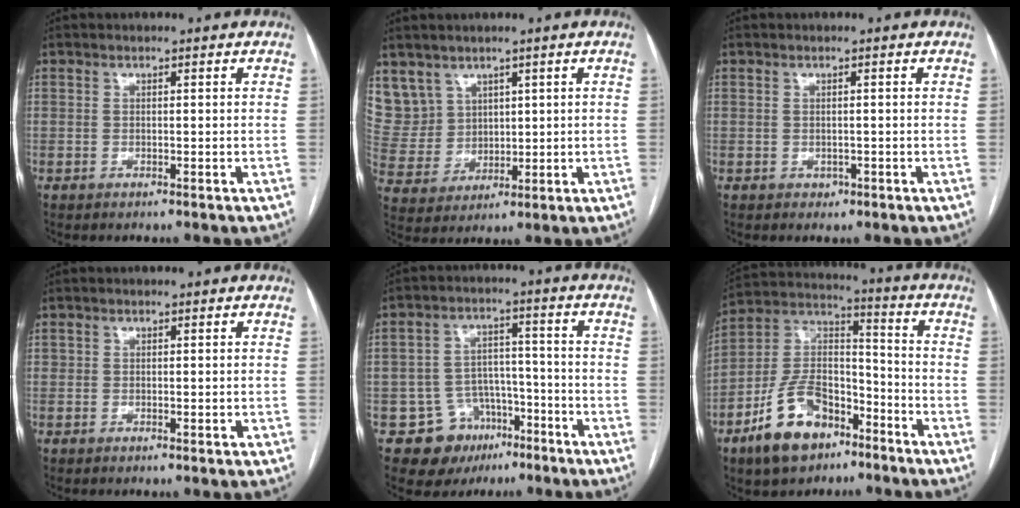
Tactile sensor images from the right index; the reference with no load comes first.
{"total": 9.2, "force": [5.5, 7.4, 0.8], "torque": [-0.033, 0.030, 0.134]}
{"total": 0.7, "force": [-0.3, 0.7, 0.3], "torque": [-0.002, 0.002, -0.001]}
{"total": 0.8, "force": [0.0, 0.6, 0.5], "torque": [-0.008, 0.002, 0.004]}
{"total": 9.1, "force": [-5.0, 7.4, 1.8], "torque": [-0.018, 0.033, -0.065]}
{"total": 14.4, "force": [-8.5, 7.7, 8.8], "torque": [-0.177, 0.016, -0.153]}